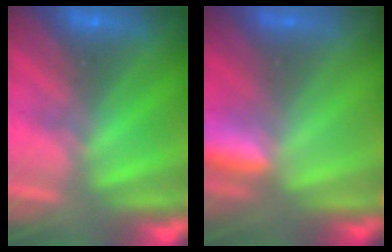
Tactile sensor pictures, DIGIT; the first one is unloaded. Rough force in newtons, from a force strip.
{"total": 3.4}